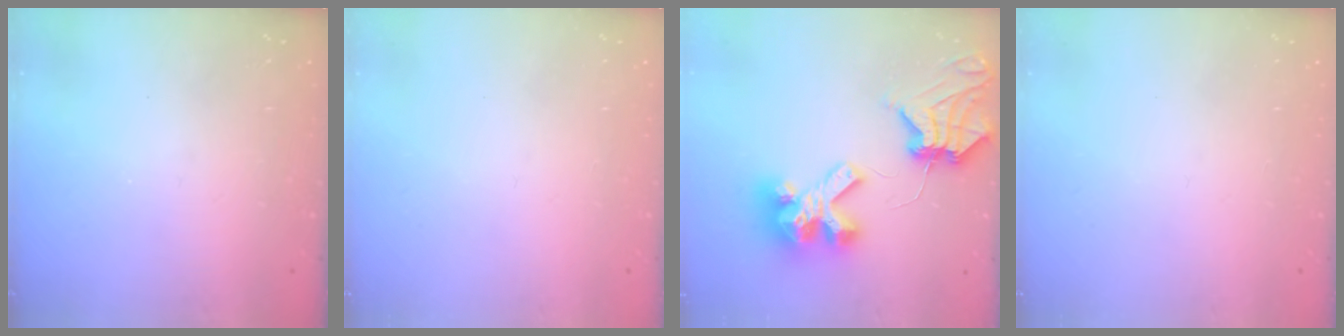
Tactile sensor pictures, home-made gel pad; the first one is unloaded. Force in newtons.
{"total": 0.0}
{"total": 12.0, "press": 11.9, "slide": 1.3}
{"total": 0.0}